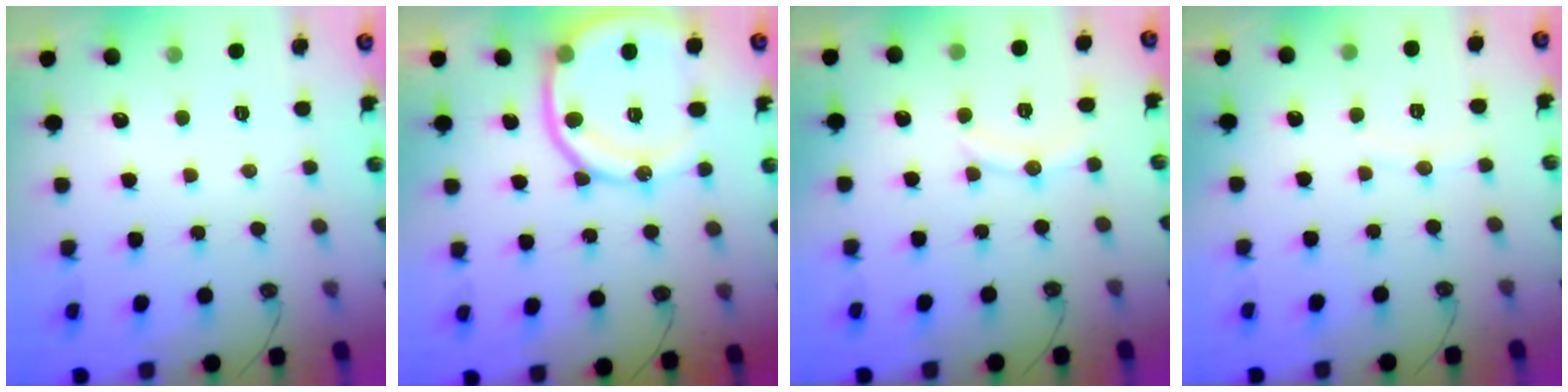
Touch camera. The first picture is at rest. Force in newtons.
{"total": 15.8, "press": 15.6, "slide": 2.0}
{"total": 7.0, "press": 7.0, "slide": 0.2}
{"total": 3.0, "press": 3.0, "slide": 0.2}